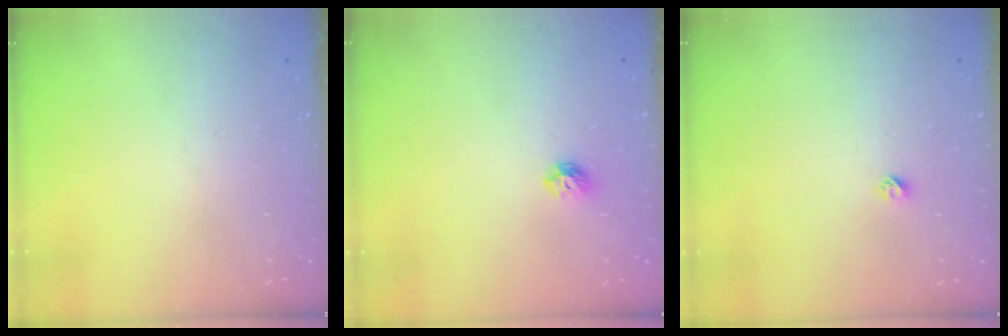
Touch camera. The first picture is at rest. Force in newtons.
{"total": 6.6, "press": 6.6, "slide": 1.0}
{"total": 2.4, "press": 2.4, "slide": 0.2}